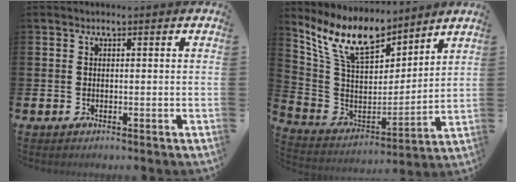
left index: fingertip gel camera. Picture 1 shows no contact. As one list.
[{"total": 11.9, "force": [10.0, 4.4, 4.9], "torque": [-0.147, -0.051, 0.185]}]